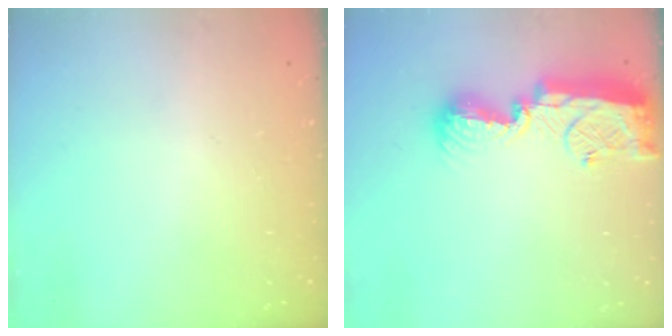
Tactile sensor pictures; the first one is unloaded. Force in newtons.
{"total": 12.8, "press": 12.7, "slide": 1.1}